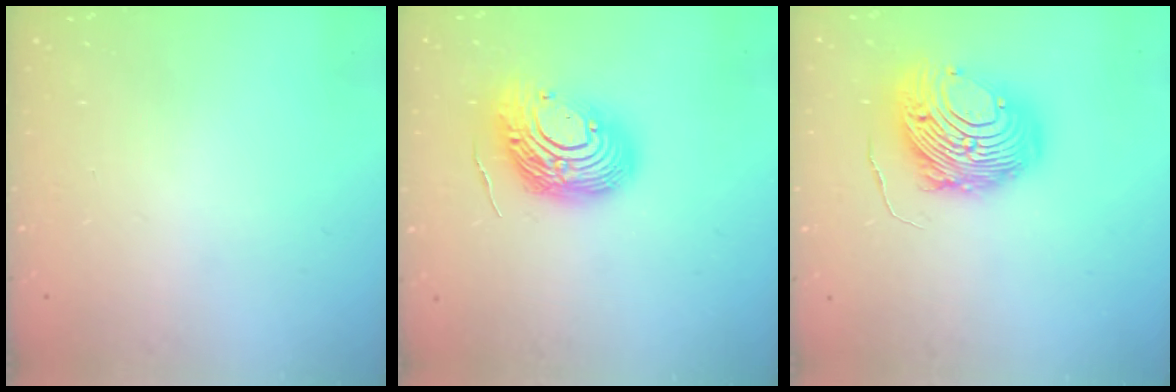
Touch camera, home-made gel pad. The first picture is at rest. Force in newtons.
{"total": 14.6, "press": 14.6, "slide": 1.4}
{"total": 14.7, "press": 14.6, "slide": 1.4}